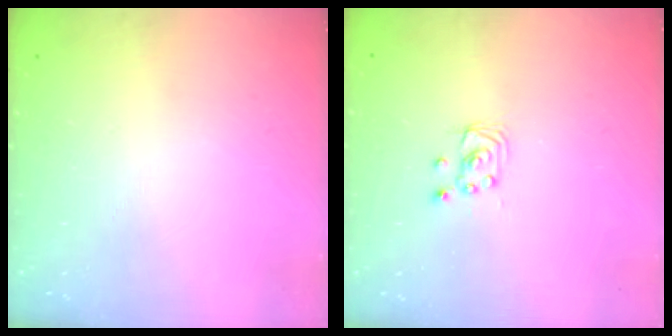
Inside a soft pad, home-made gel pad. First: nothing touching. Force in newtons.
{"total": 2.4, "press": 2.4, "slide": 0.2}